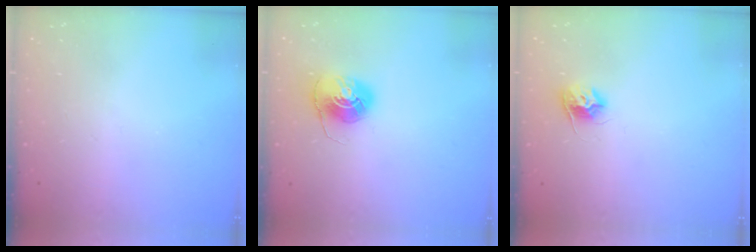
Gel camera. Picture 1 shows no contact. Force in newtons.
{"total": 7.7, "press": 7.7, "slide": 0.2}
{"total": 8.3, "press": 8.2, "slide": 0.6}